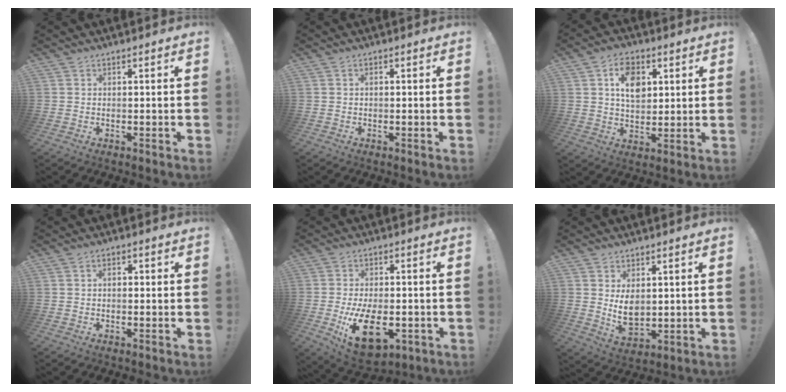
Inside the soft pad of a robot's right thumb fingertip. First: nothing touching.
{"total": 0.7, "force": [-0.2, 0.4, 0.6], "torque": [-0.015, 0.003, -0.004]}
{"total": 11.0, "force": [3.5, 7.5, 7.1], "torque": [-0.104, 0.002, 0.063]}
{"total": 1.7, "force": [-0.6, 1.0, 1.2], "torque": [-0.025, 0.008, -0.012]}
{"total": 16.0, "force": [-4.8, 9.4, 12.0], "torque": [-0.184, 0.008, -0.074]}
{"total": 7.2, "force": [1.5, 4.9, 5.1], "torque": [-0.070, -0.021, 0.028]}